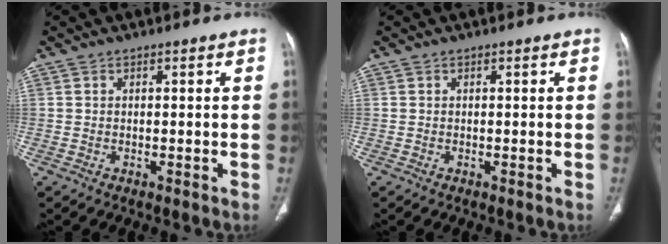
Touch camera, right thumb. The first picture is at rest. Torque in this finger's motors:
{"motor_torque": [-0.05, 0.05, -0.31, 0.09, 0.00]}